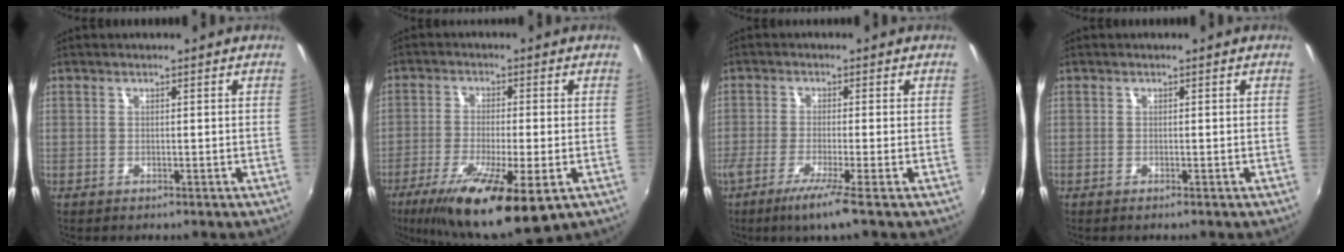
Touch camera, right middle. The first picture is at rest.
{"total": 14.5, "force": [-7.5, 2.9, 12.1], "torque": [-0.237, -0.045, -0.127]}
{"total": 5.6, "force": [-3.5, -1.0, 4.3], "torque": [-0.099, -0.020, -0.068]}
{"total": 0.0}